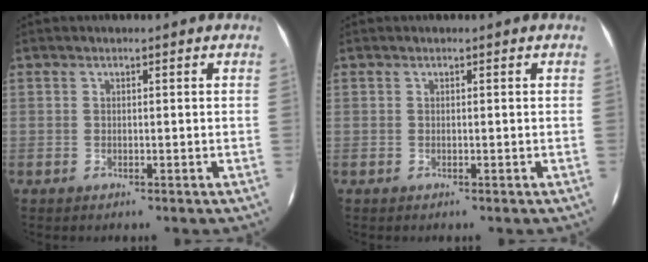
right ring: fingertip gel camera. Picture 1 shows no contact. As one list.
[{"total": 0.0}]